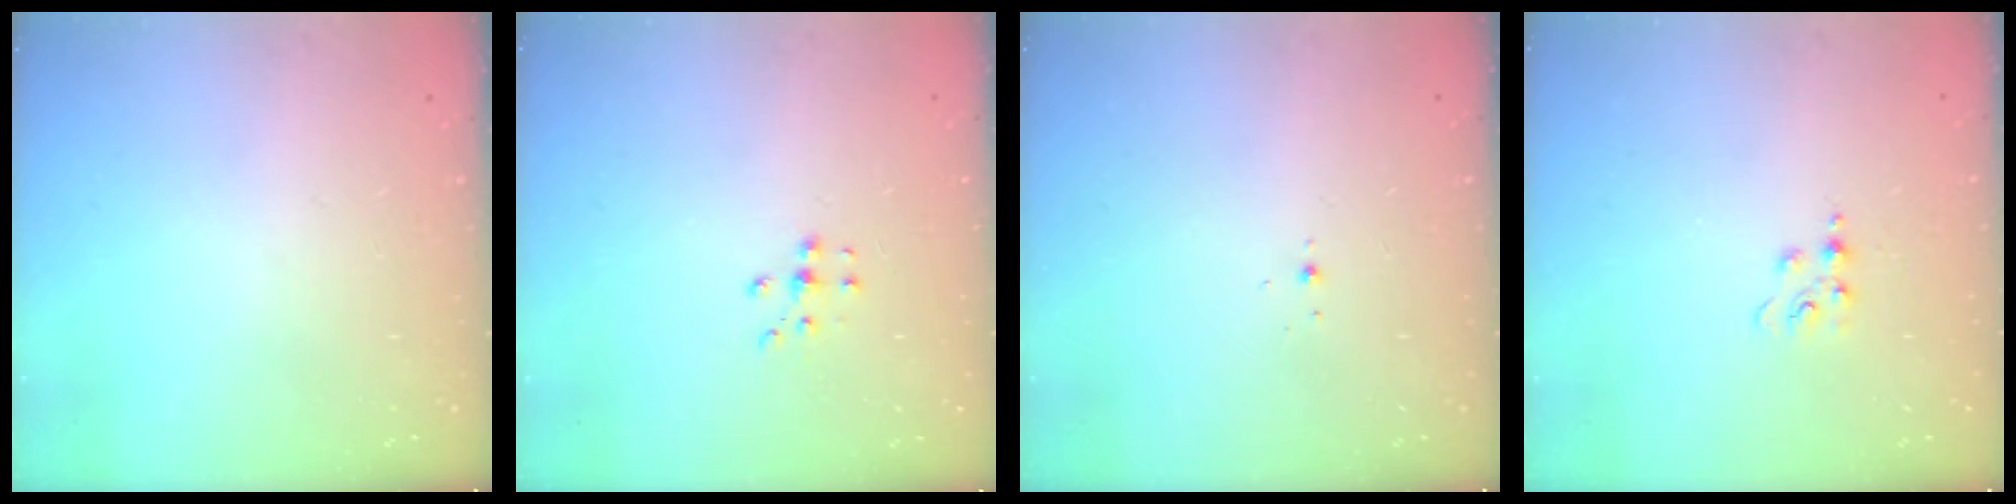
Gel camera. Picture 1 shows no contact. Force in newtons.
{"total": 5.0, "press": 5.0, "slide": 0.7}
{"total": 3.0, "press": 2.9, "slide": 0.8}
{"total": 4.1, "press": 4.1, "slide": 0.6}